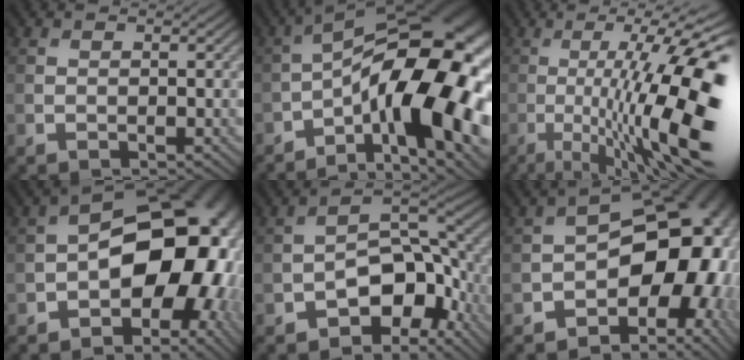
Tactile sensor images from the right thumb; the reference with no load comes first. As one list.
[{"total": 18.6, "force": [-4.9, 7.8, 16.2], "torque": [-0.236, 0.005, -0.088]}, {"total": 16.4, "force": [-3.1, 4.1, 15.6], "torque": [-0.234, 0.001, -0.041]}, {"total": 15.5, "force": [-3.0, 9.8, 11.6], "torque": [-0.141, -0.012, -0.050]}, {"total": 7.3, "force": [-4.4, 3.8, 4.4], "torque": [-0.054, 0.004, -0.086]}, {"total": 14.7, "force": [-4.0, 9.7, 10.3], "torque": [-0.115, -0.019, -0.055]}]